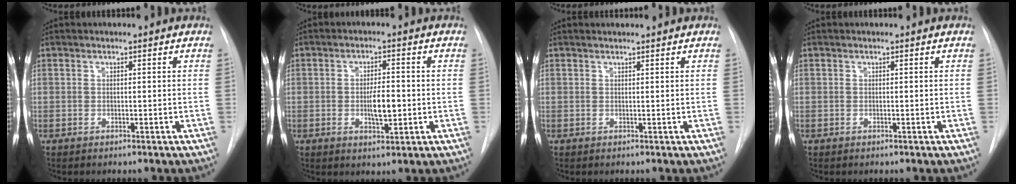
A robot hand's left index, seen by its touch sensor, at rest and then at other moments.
{"total": 4.7, "force": [-0.7, 1.5, 4.4], "torque": [-0.076, -0.003, -0.008]}
{"total": 1.6, "force": [1.5, 0.0, 0.3], "torque": [-0.007, 0.015, 0.026]}
{"total": 0.0}